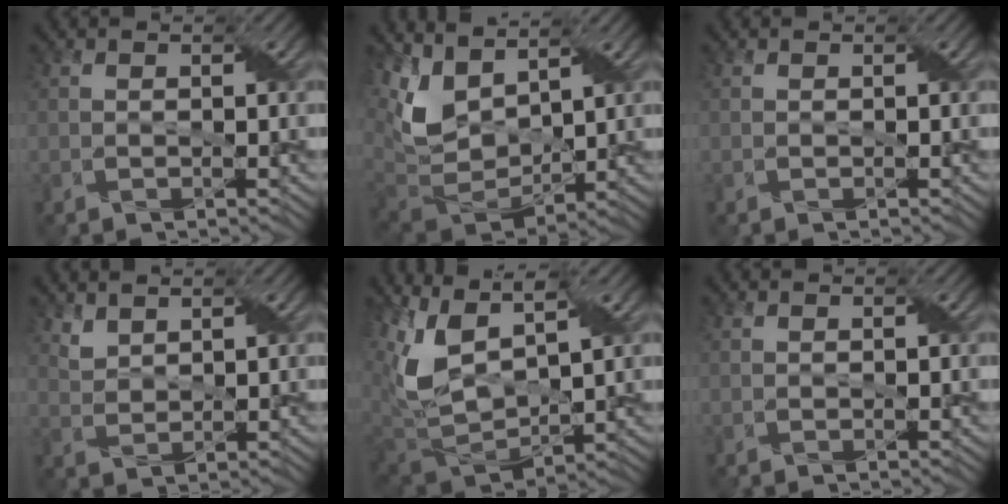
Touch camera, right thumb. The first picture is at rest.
{"total": 10.0, "force": [4.7, 5.7, 6.8], "torque": [-0.187, 0.006, 0.094]}
{"total": 0.0}
{"total": 2.2, "force": [1.9, 0.9, 0.8], "torque": [-0.027, 0.000, 0.045]}
{"total": 10.8, "force": [4.2, 5.2, 8.5], "torque": [-0.227, 0.007, 0.087]}
{"total": 0.0}